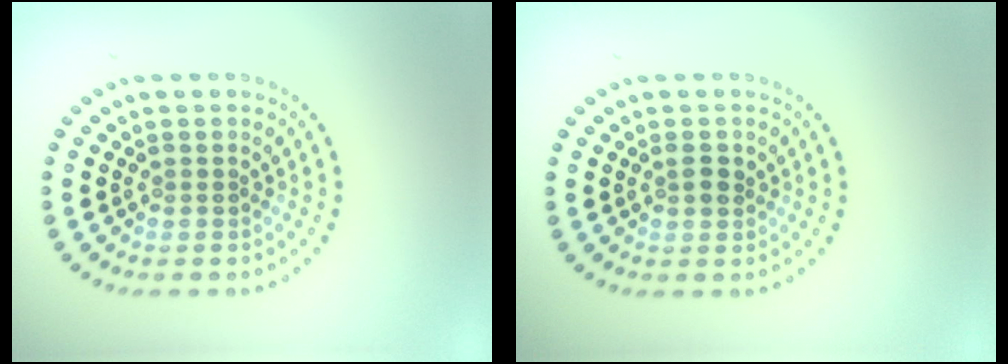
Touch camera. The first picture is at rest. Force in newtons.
{"total": 1.5, "press": 1.5, "slide": 0.2}